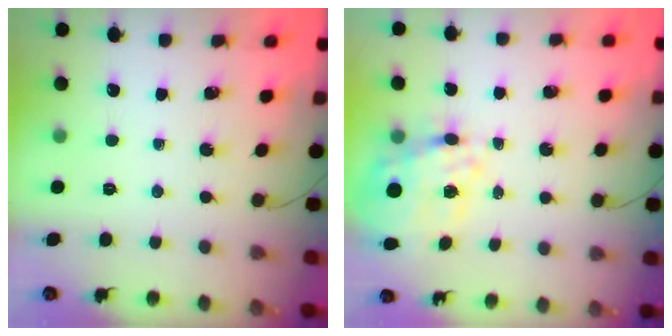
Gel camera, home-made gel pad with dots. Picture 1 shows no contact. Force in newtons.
{"total": 16.5, "press": 16.1, "slide": 3.6}